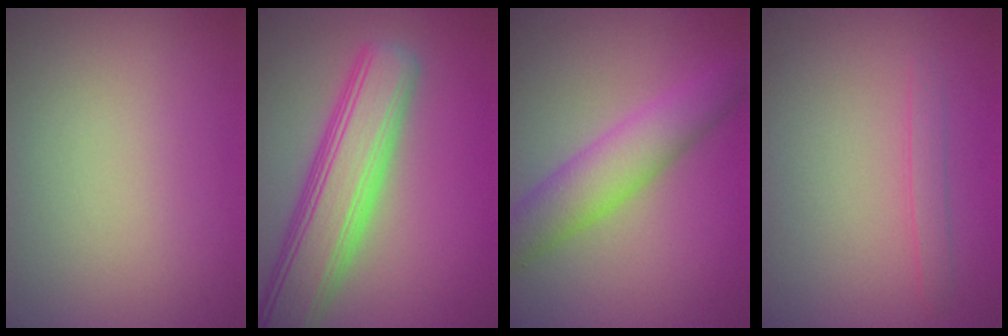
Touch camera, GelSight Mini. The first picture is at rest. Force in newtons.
{"total": 7.7, "press": 7.7, "slide": 0.6}
{"total": 5.1, "press": 5.1, "slide": 0.1}
{"total": 1.1, "press": 1.1, "slide": 0.1}